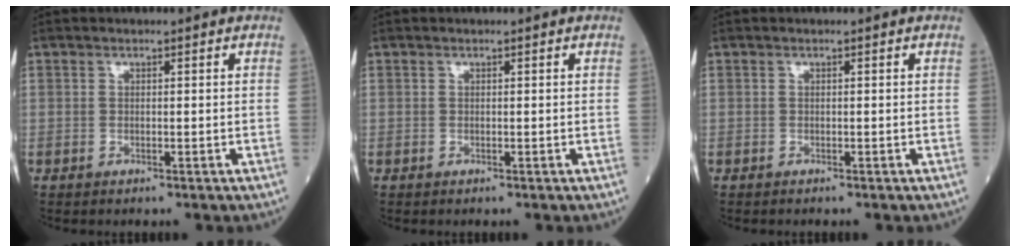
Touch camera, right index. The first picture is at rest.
{"total": 0.0}
{"total": 0.0}